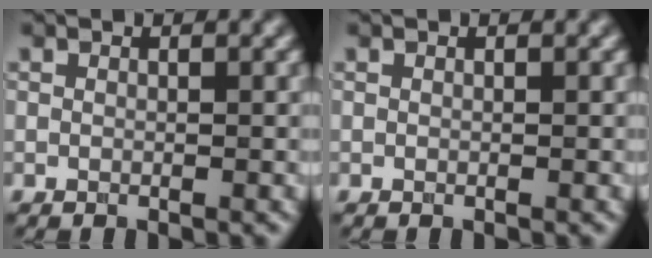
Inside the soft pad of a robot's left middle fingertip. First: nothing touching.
{"total": 0.0}